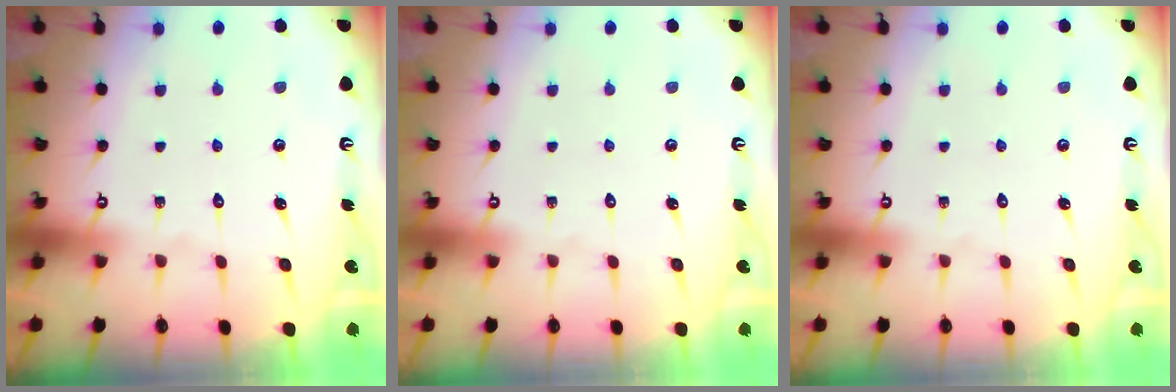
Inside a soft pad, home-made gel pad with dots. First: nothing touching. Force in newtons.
{"total": 0.0}
{"total": 0.0}